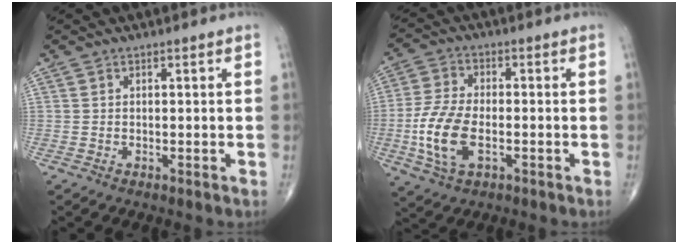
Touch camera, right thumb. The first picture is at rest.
{"total": 10.9, "force": [-2.7, 5.6, 8.9], "torque": [-0.193, 0.007, -0.053]}